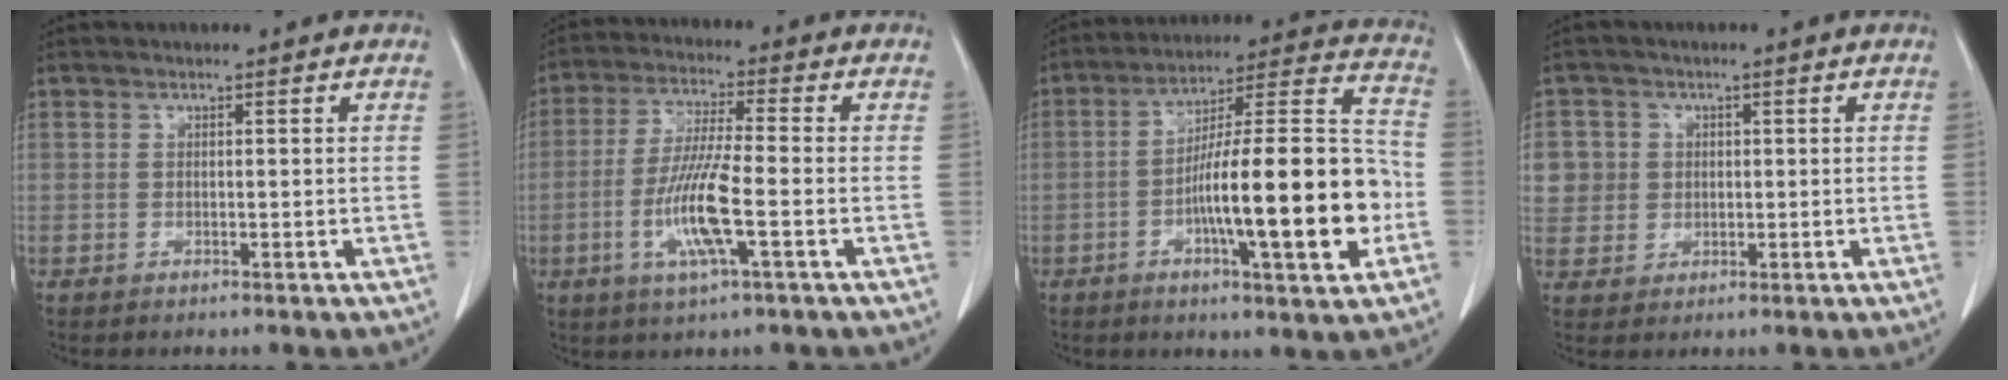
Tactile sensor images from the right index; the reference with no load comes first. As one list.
[{"total": 10.2, "force": [-2.9, 0.6, 9.7], "torque": [-0.196, -0.012, -0.060]}, {"total": 20.5, "force": [-4.8, 2.6, 19.7], "torque": [-0.292, 0.017, -0.071]}, {"total": 6.6, "force": [1.3, 6.4, 0.9], "torque": [-0.021, 0.018, 0.030]}]